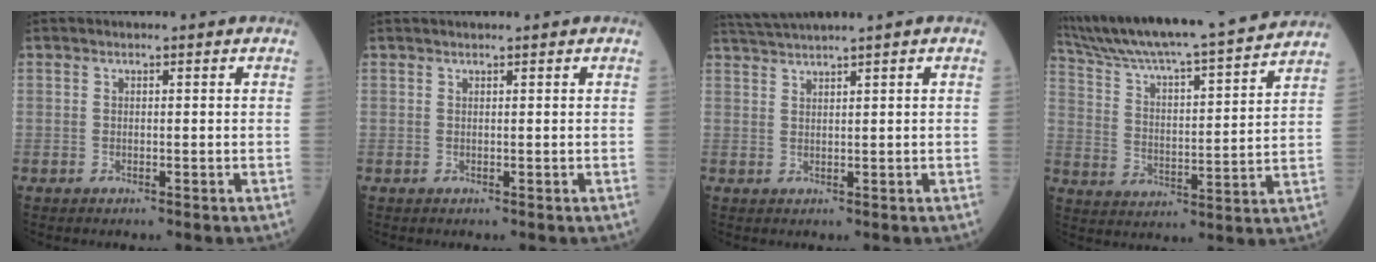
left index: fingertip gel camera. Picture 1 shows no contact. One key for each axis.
{"total": 1.5, "fx": 1.3, "fy": -0.2, "fz": 0.6, "tx": -0.009, "ty": 0.016, "tz": 0.026}
{"total": 4.2, "fx": 3.5, "fy": -1.7, "fz": 1.6, "tx": -0.038, "ty": 0.010, "tz": 0.073}
{"total": 22.4, "fx": 20.0, "fy": 0.4, "fz": 10.0, "tx": -0.175, "ty": -0.005, "tz": 0.306}